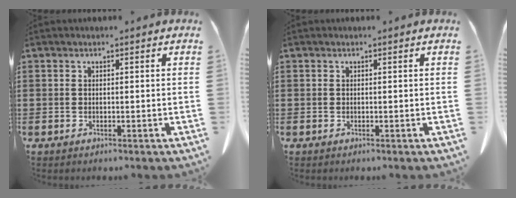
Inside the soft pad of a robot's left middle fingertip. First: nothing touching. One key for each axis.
{"total": 0.0}